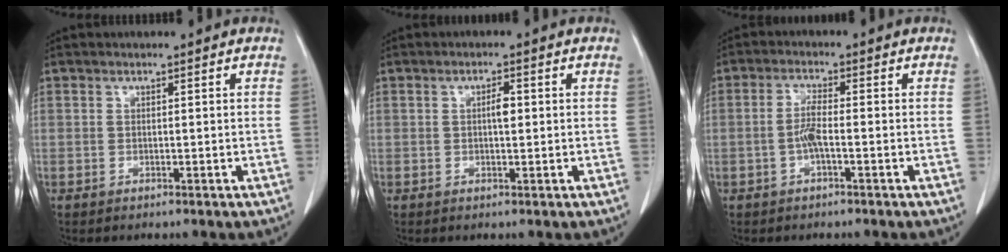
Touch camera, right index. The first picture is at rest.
{"total": 2.0, "force": [0.2, 0.6, 1.9], "torque": [-0.033, 0.003, 0.004]}
{"total": 3.2, "force": [-0.9, 0.5, 3.0], "torque": [-0.064, 0.002, -0.019]}